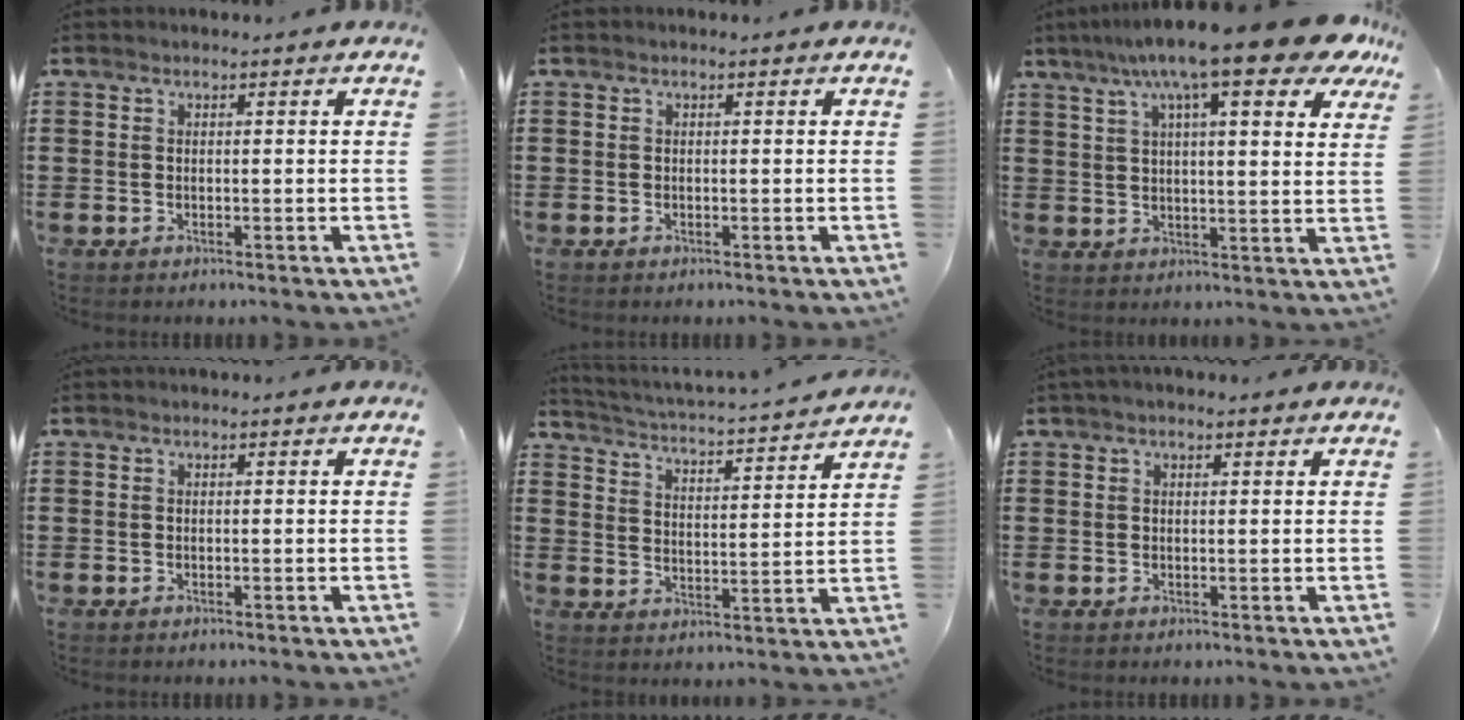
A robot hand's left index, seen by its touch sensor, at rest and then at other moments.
{"total": 0.0}
{"total": 14.2, "force": [10.1, 2.1, 9.7], "torque": [-0.183, -0.021, 0.168]}
{"total": 0.0}
{"total": 3.1, "force": [2.9, -0.4, 1.0], "torque": [-0.037, -0.032, 0.040]}
{"total": 1.1, "force": [0.7, 0.4, 0.7], "torque": [-0.013, 0.005, 0.013]}